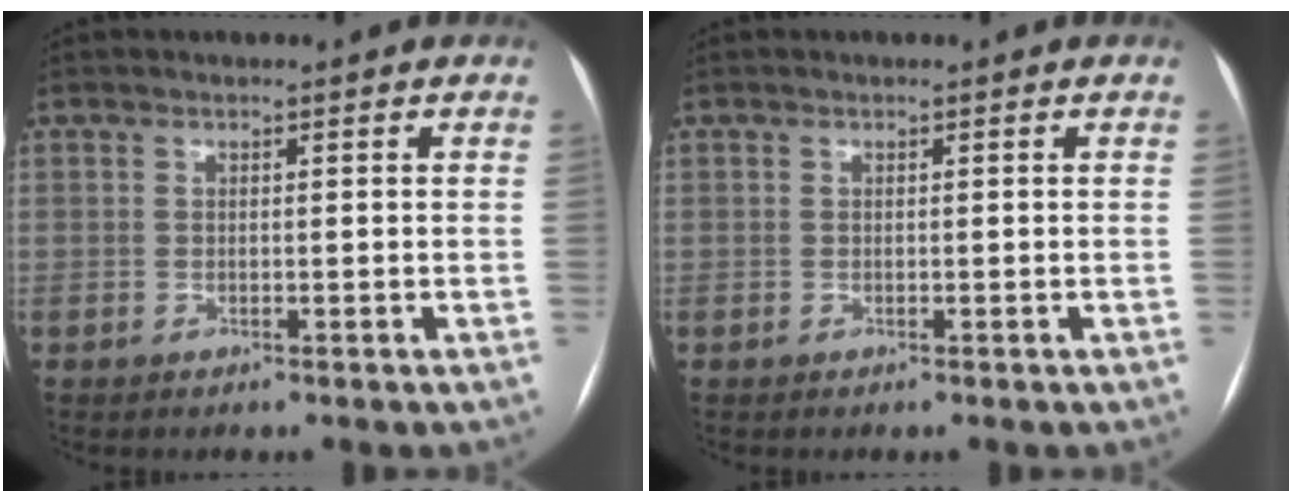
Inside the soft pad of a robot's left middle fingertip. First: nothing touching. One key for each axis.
{"total": 0.0}